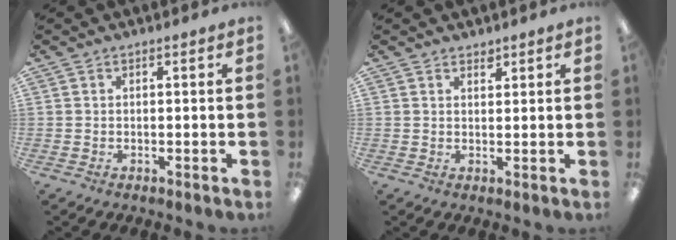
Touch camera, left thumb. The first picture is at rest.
{"total": 1.8, "force": [1.6, 0.7, 0.3], "torque": [0.002, -0.007, 0.029]}